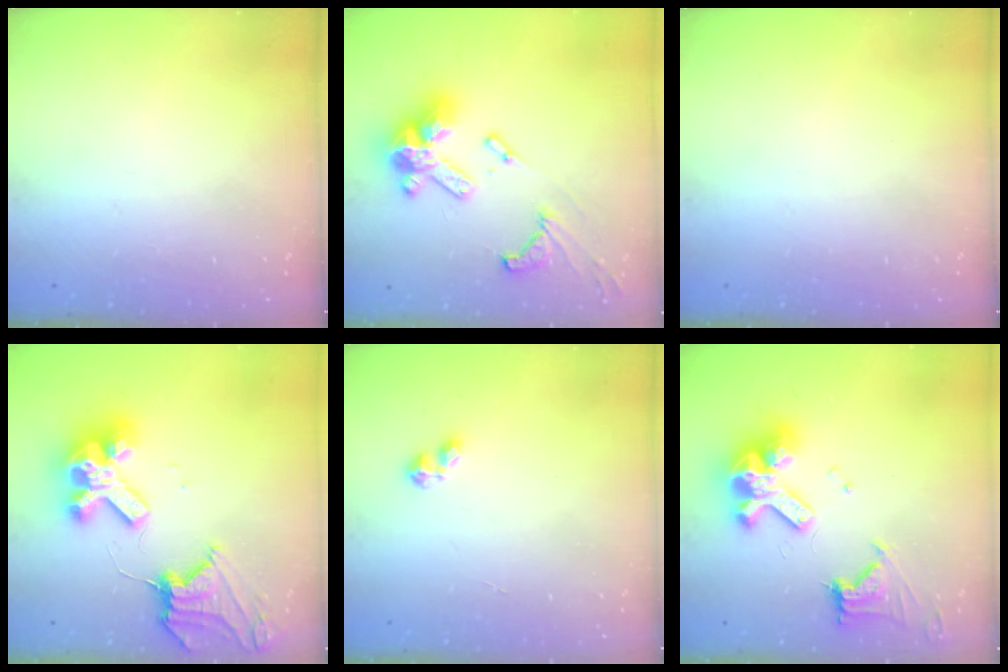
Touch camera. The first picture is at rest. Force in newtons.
{"total": 18.7, "press": 18.6, "slide": 1.9}
{"total": 0.0}
{"total": 16.6, "press": 16.5, "slide": 1.4}
{"total": 1.9, "press": 1.9, "slide": 0.4}
{"total": 15.0, "press": 14.9, "slide": 1.9}